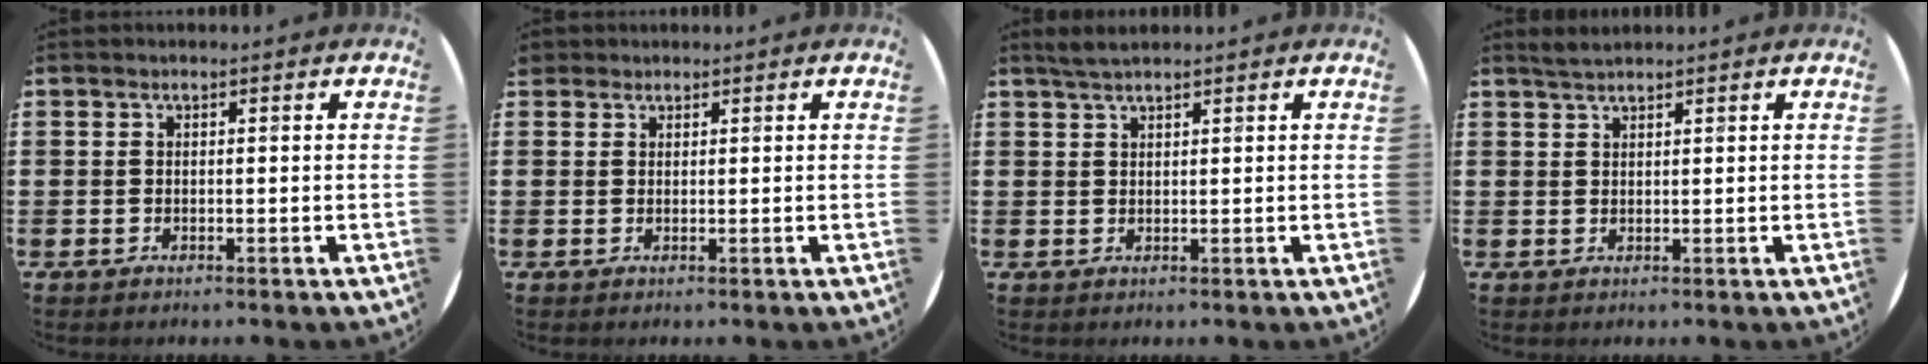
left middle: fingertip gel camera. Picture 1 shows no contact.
{"total": 1.1, "force": [1.0, 0.4, -0.1], "torque": [-0.001, 0.002, 0.021]}
{"total": 1.9, "force": [1.7, 0.2, 0.9], "torque": [-0.020, 0.003, 0.031]}
{"total": 1.6, "force": [1.5, 0.1, 0.5], "torque": [-0.011, 0.002, 0.028]}